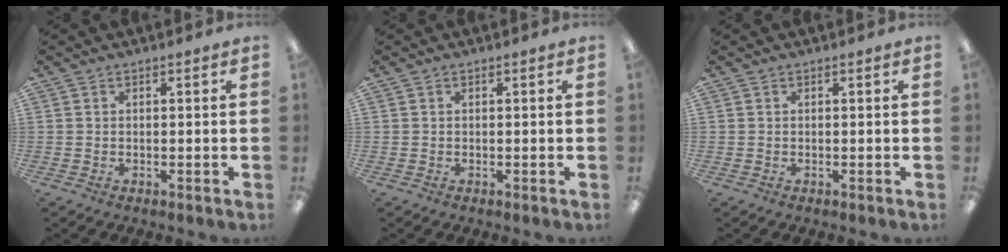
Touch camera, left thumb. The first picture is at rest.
{"total": 0.0}
{"total": 0.0}